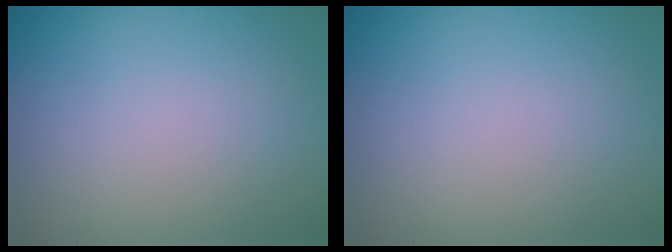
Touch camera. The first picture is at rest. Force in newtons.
{"total": 0.0}